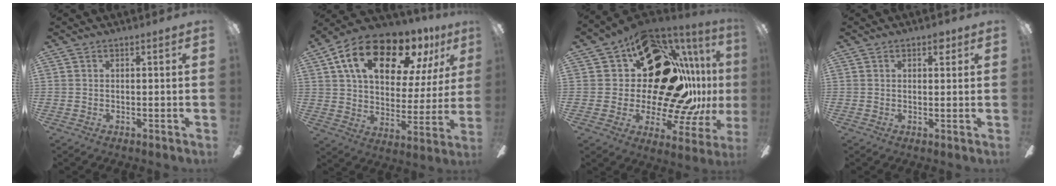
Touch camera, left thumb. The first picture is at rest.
{"total": 21.2, "force": [12.6, 10.7, 13.3], "torque": [-0.225, -0.052, 0.212]}
{"total": 25.7, "force": [8.3, 14.9, 19.2], "torque": [-0.275, -0.084, 0.178]}
{"total": 2.4, "force": [1.1, 1.4, 1.6], "torque": [-0.009, -0.002, 0.014]}